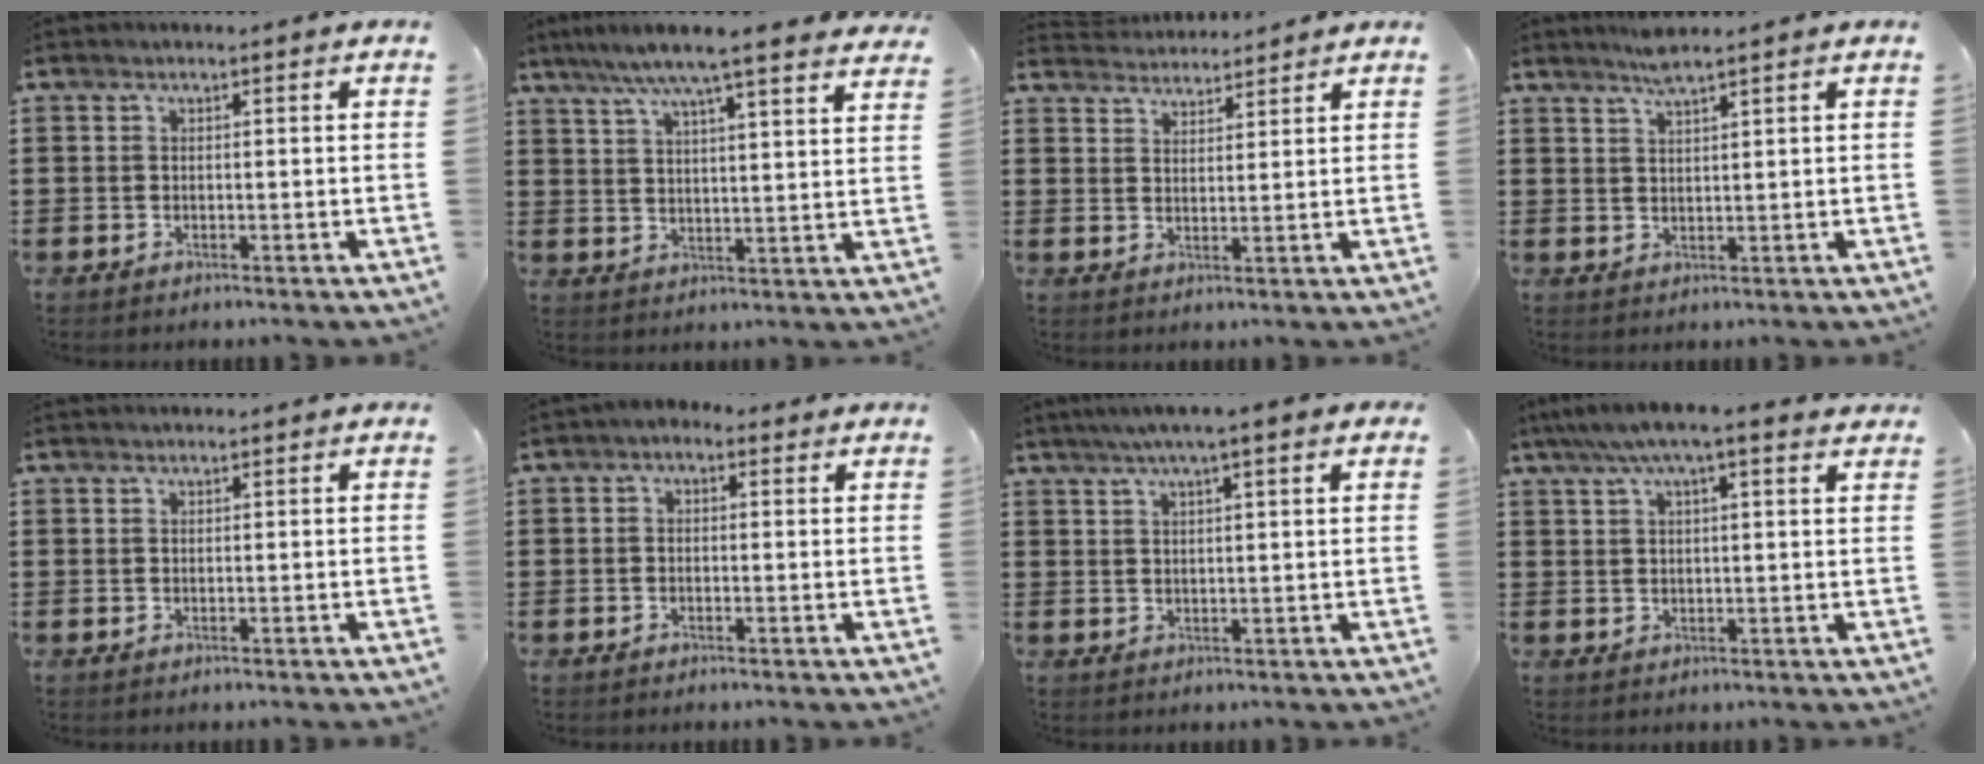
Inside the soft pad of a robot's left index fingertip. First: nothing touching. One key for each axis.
{"total": 7.0, "fx": 6.0, "fy": -0.3, "fz": 3.7, "tx": -0.093, "ty": -0.029, "tz": 0.100}
{"total": 3.5, "fx": 3.5, "fy": 0.3, "fz": -0.3, "tx": -0.006, "ty": -0.011, "tz": 0.065}
{"total": 3.1, "fx": 2.6, "fy": 0.0, "fz": 1.7, "tx": -0.038, "ty": 0.000, "tz": 0.047}
{"total": 0.9, "fx": 0.8, "fy": 0.1, "fz": 0.1, "tx": -0.004, "ty": 0.000, "tz": 0.017}
{"total": 1.3, "fx": 0.0, "fy": 1.1, "fz": 0.7, "tx": -0.017, "ty": 0.006, "tz": -0.001}
{"total": 5.0, "fx": 3.7, "fy": 0.0, "fz": 3.4, "tx": -0.075, "ty": -0.004, "tz": 0.063}
{"total": 5.7, "fx": 4.1, "fy": 0.9, "fz": 3.9, "tx": -0.085, "ty": -0.002, "tz": 0.070}